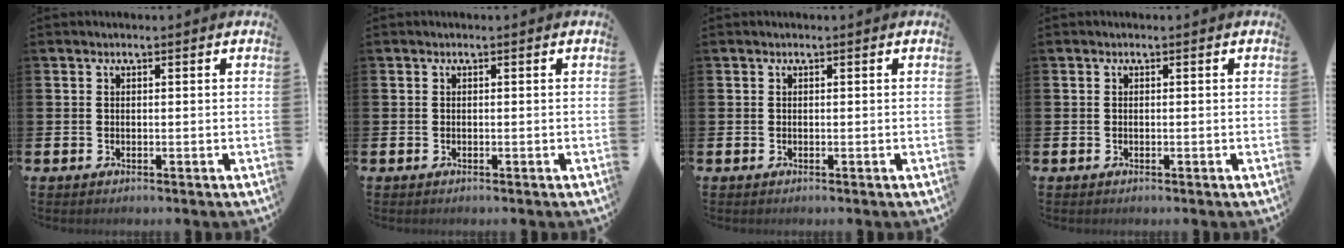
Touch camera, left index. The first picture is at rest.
{"total": 0.0}
{"total": 0.0}
{"total": 0.0}